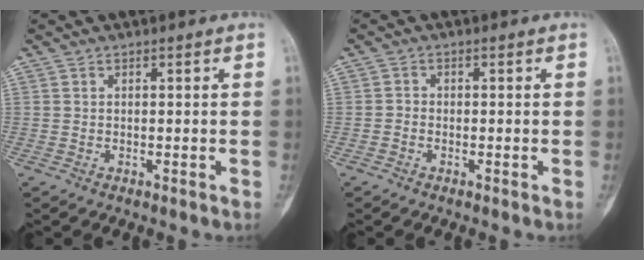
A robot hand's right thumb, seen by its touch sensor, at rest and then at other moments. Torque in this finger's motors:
{"motor_torque": [0.03, 0.03, -0.23, 0.22, -0.11]}